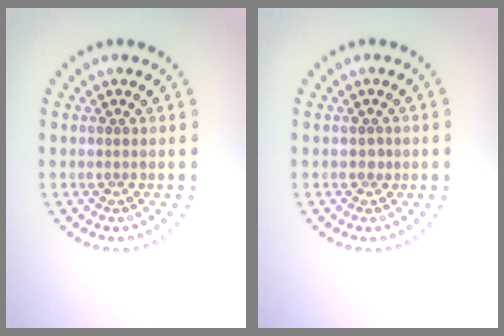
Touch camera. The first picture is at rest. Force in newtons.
{"total": 0.7, "press": 0.6, "slide": 0.3}